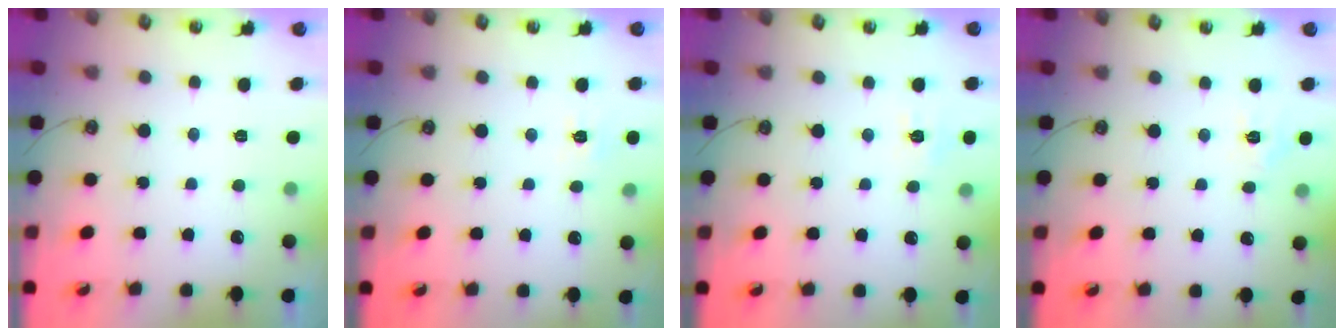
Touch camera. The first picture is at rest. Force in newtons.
{"total": 5.3, "press": 5.3, "slide": 0.7}
{"total": 7.4, "press": 7.4, "slide": 0.6}
{"total": 3.9, "press": 3.9, "slide": 0.5}